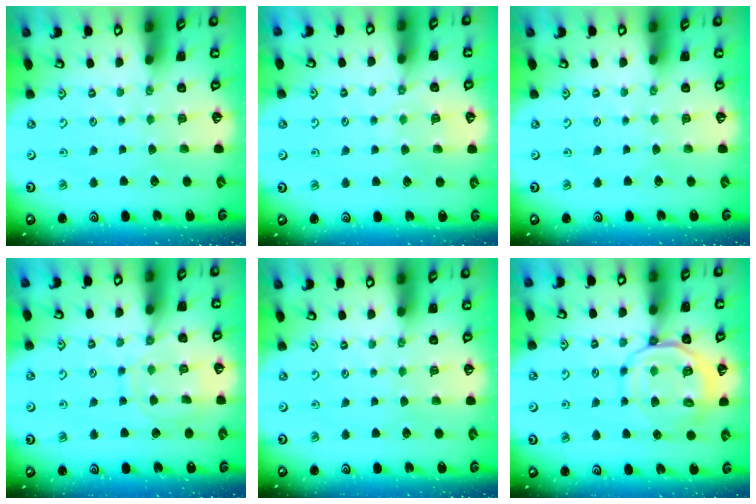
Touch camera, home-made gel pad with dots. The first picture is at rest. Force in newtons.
{"total": 5.2, "press": 5.2, "slide": 0.7}
{"total": 0.0}
{"total": 10.5, "press": 10.5, "slide": 0.7}
{"total": 0.0}
{"total": 12.4, "press": 12.3, "slide": 1.8}